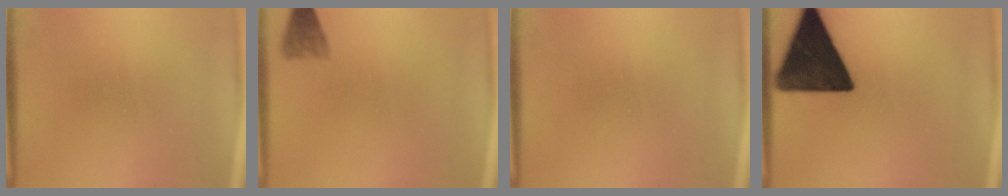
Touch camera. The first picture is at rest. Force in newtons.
{"total": 2.9}
{"total": 0.0}
{"total": 15.8}